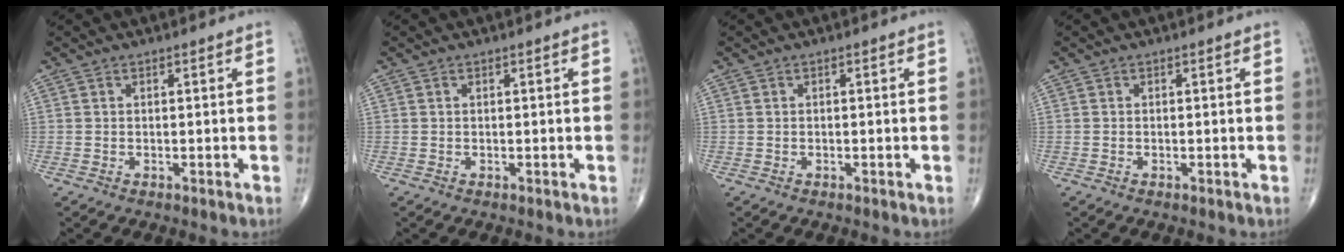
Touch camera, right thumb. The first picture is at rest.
{"total": 0.0}
{"total": 0.0}
{"total": 0.0}